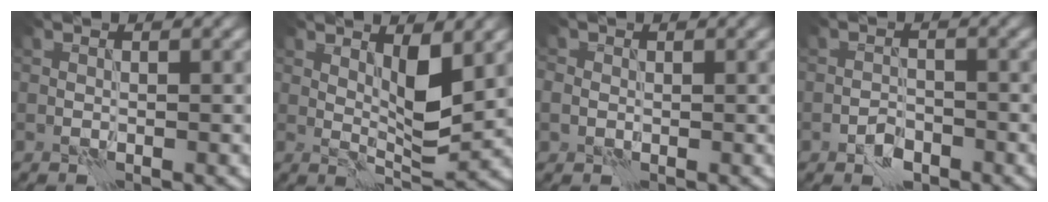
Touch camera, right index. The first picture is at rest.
{"total": 4.0, "force": [1.5, 1.3, 3.5], "torque": [-0.062, -0.007, 0.028]}
{"total": 1.8, "force": [0.0, 1.7, 0.6], "torque": [-0.006, 0.005, -0.001]}
{"total": 2.1, "force": [-1.4, 1.1, 1.0], "torque": [-0.014, 0.005, -0.028]}